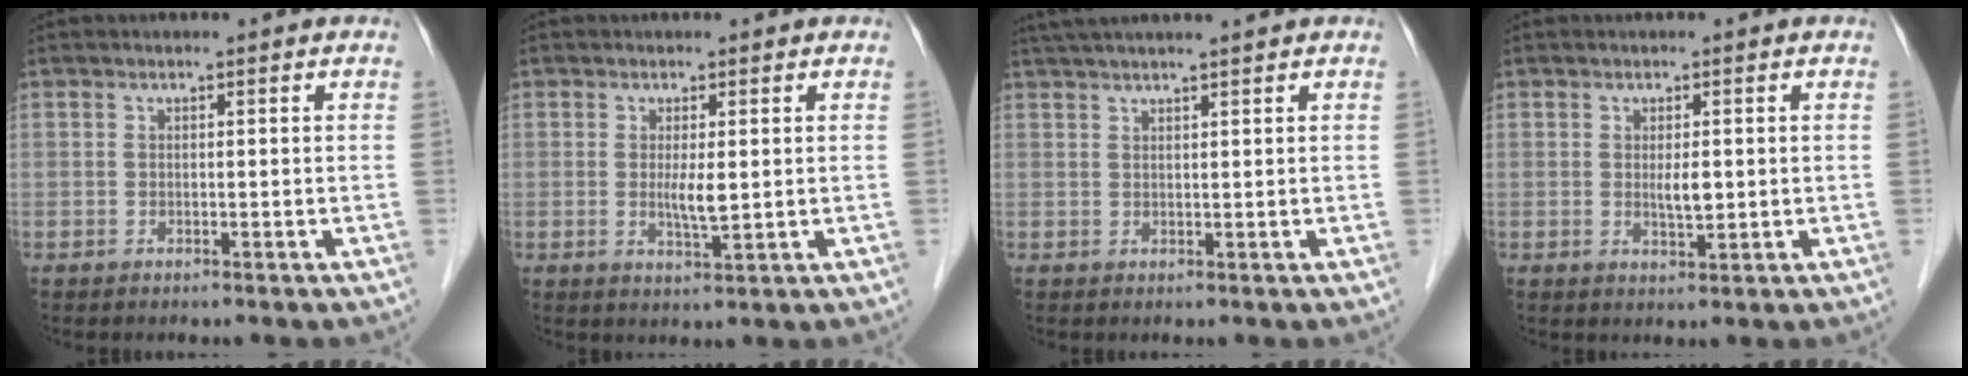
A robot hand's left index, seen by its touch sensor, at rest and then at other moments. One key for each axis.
{"total": 2.9, "fx": 0.2, "fy": 0.4, "fz": 2.8, "tx": -0.055, "ty": -0.008, "tz": 0.006}
{"total": 7.6, "fx": 6.5, "fy": -0.4, "fz": 3.9, "tx": -0.060, "ty": 0.034, "tz": 0.099}
{"total": 2.2, "fx": 0.1, "fy": 0.7, "fz": 2.1, "tx": -0.038, "ty": -0.005, "tz": 0.003}